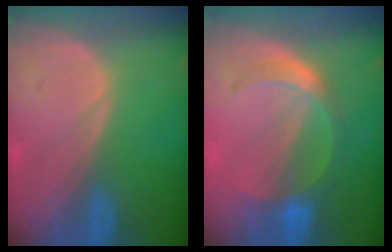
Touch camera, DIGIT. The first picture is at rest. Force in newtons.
{"total": 5.6, "press": 5.3, "slide": 1.9}